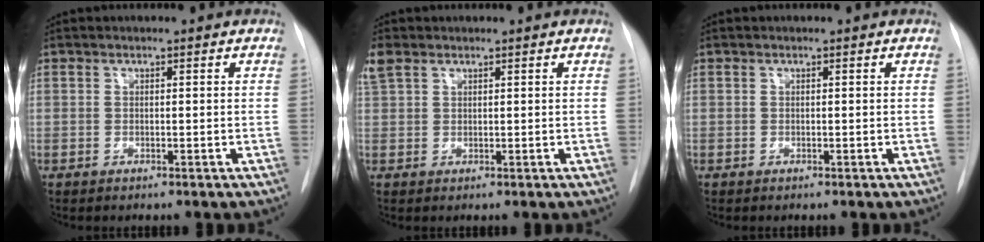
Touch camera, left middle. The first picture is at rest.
{"total": 2.7, "force": [1.8, 1.5, 1.3], "torque": [-0.047, 0.022, 0.044]}
{"total": 0.0}